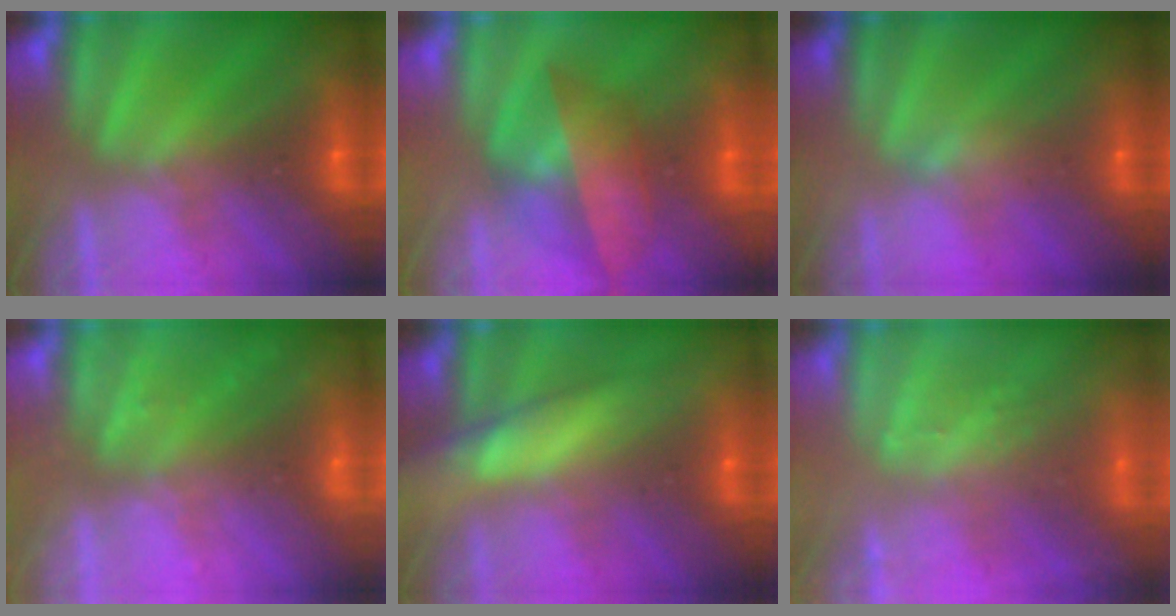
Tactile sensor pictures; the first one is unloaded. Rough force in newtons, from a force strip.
{"total": 4.4}
{"total": 2.4}
{"total": 2.2}
{"total": 5.7}
{"total": 2.4}